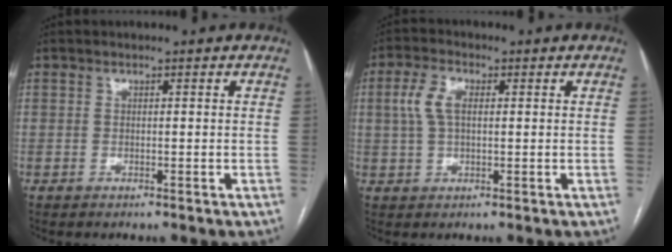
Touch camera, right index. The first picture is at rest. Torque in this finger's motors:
{"motor_torque": [0.62, 0.23, 0.37, 0.09]}